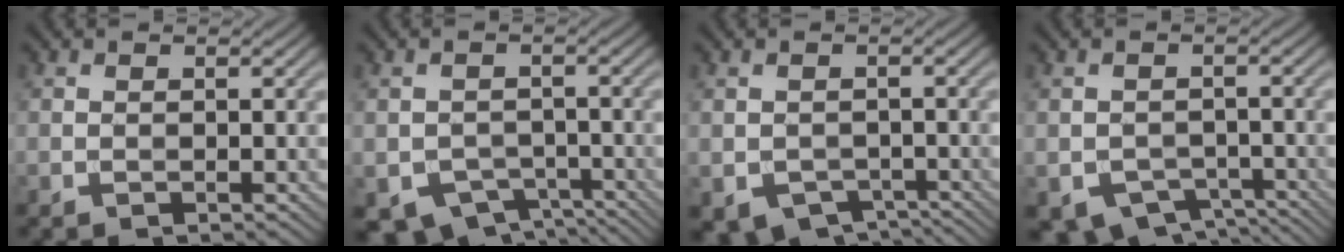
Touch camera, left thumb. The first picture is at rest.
{"total": 6.0, "force": [-3.8, 3.9, 2.4], "torque": [-0.040, -0.020, -0.059]}
{"total": 4.3, "force": [-2.5, 2.9, 1.8], "torque": [-0.033, -0.020, -0.035]}
{"total": 5.6, "force": [-3.6, 3.5, 2.4], "torque": [-0.038, -0.021, -0.053]}